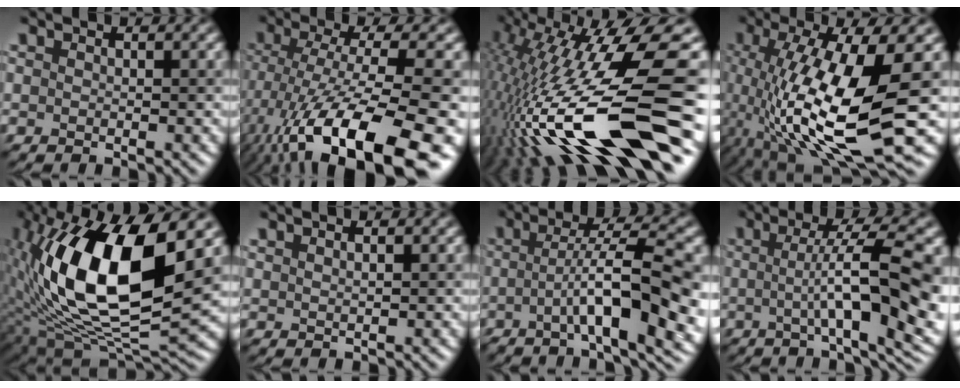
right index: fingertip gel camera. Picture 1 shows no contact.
{"total": 15.3, "force": [-6.9, 5.1, 12.7], "torque": [-0.247, -0.009, -0.109]}
{"total": 16.5, "force": [-3.2, 3.9, 15.7], "torque": [-0.305, 0.016, -0.046]}
{"total": 13.2, "force": [-2.0, 3.7, 12.5], "torque": [-0.229, -0.011, -0.032]}
{"total": 15.3, "force": [2.5, 6.3, 13.8], "torque": [-0.246, -0.001, 0.037]}
{"total": 1.0, "force": [0.8, 0.2, 0.5], "torque": [-0.011, 0.002, 0.014]}
{"total": 10.4, "force": [-1.5, 2.2, 10.1], "torque": [-0.136, 0.009, -0.030]}
{"total": 11.6, "force": [0.0, 2.7, 11.3], "torque": [-0.138, 0.010, -0.001]}